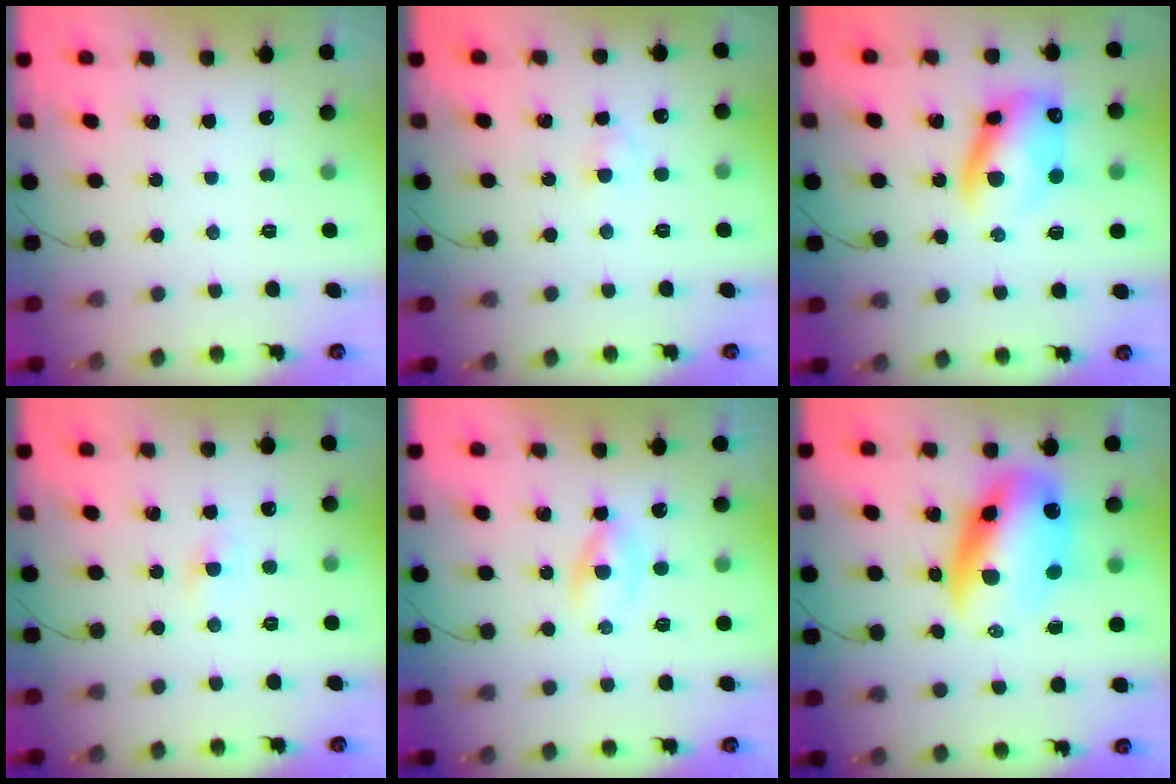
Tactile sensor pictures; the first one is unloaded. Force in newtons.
{"total": 2.2, "press": 2.0, "slide": 1.0}
{"total": 12.0, "press": 11.6, "slide": 2.9}
{"total": 2.1, "press": 1.9, "slide": 0.7}
{"total": 2.1, "press": 1.7, "slide": 1.2}
{"total": 15.3, "press": 14.8, "slide": 3.7}